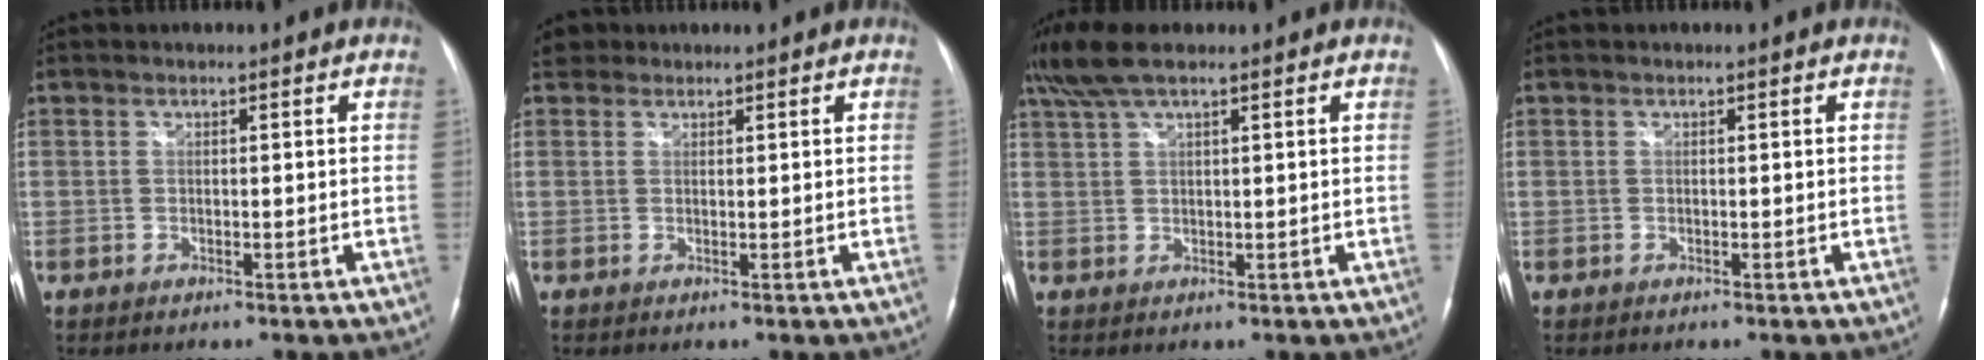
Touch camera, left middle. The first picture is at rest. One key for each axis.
{"total": 2.1, "fx": 1.5, "fy": 1.4, "fz": 0.0, "tx": -0.001, "ty": 0.016, "tz": 0.024}
{"total": 5.9, "fx": 4.4, "fy": 1.0, "fz": 3.7, "tx": -0.086, "ty": 0.028, "tz": 0.087}
{"total": 0.0}